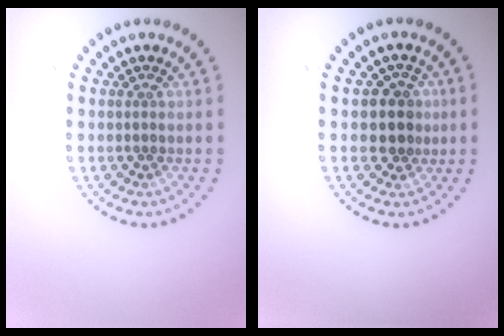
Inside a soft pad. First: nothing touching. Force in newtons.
{"total": 2.6, "press": 2.3, "slide": 1.2}